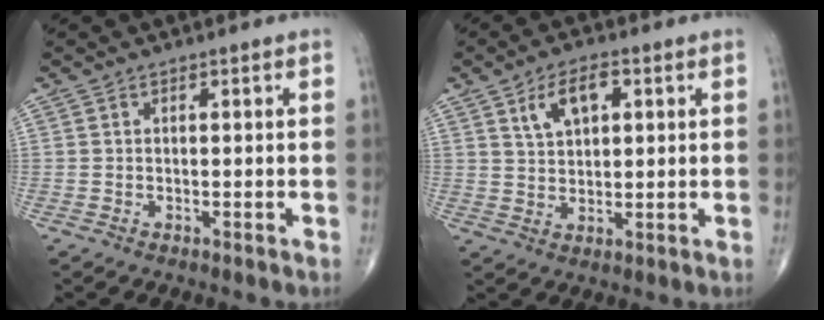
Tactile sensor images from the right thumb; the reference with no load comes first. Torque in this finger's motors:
{"motor_torque": [-0.46, 0.56, 0.27, 0.13, 0.16]}